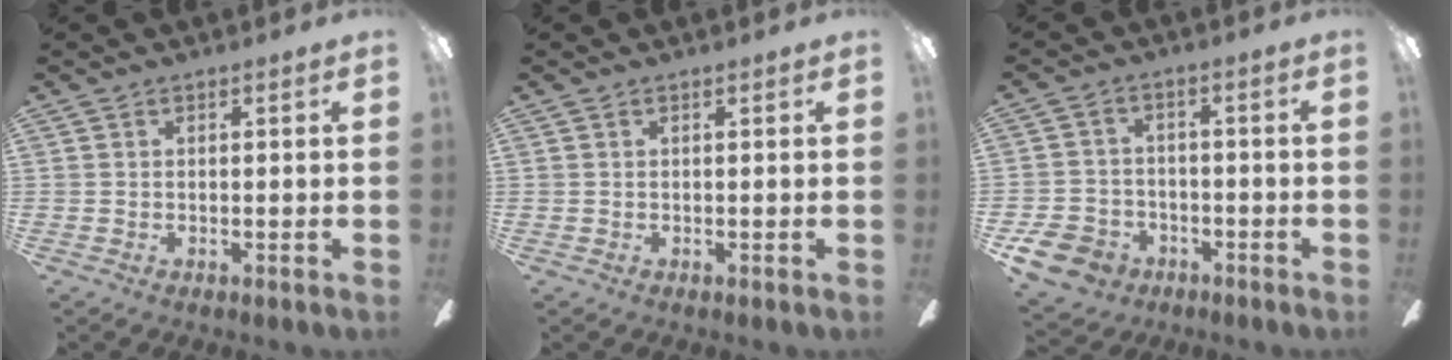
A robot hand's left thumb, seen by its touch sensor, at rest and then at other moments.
{"total": 0.0}
{"total": 8.6, "force": [-4.9, 6.5, 2.9], "torque": [-0.078, 0.035, -0.090]}